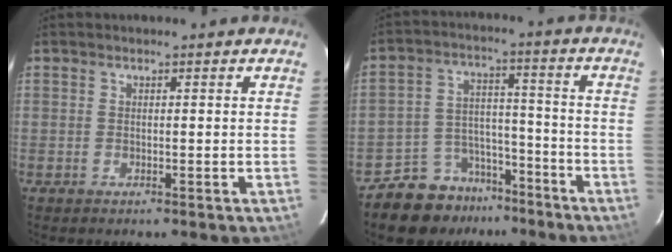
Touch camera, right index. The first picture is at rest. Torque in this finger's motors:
{"motor_torque": [-0.84, -0.60, -0.71, -0.21]}